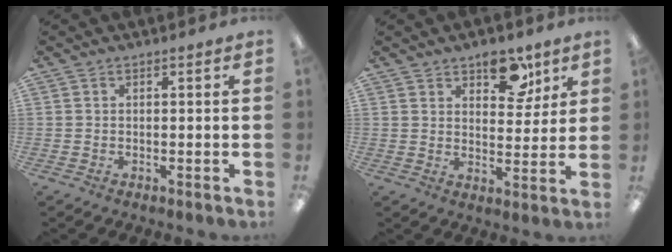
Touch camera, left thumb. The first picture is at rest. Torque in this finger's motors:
{"motor_torque": [0.85, 0.86, 0.76, -0.09, 0.00]}